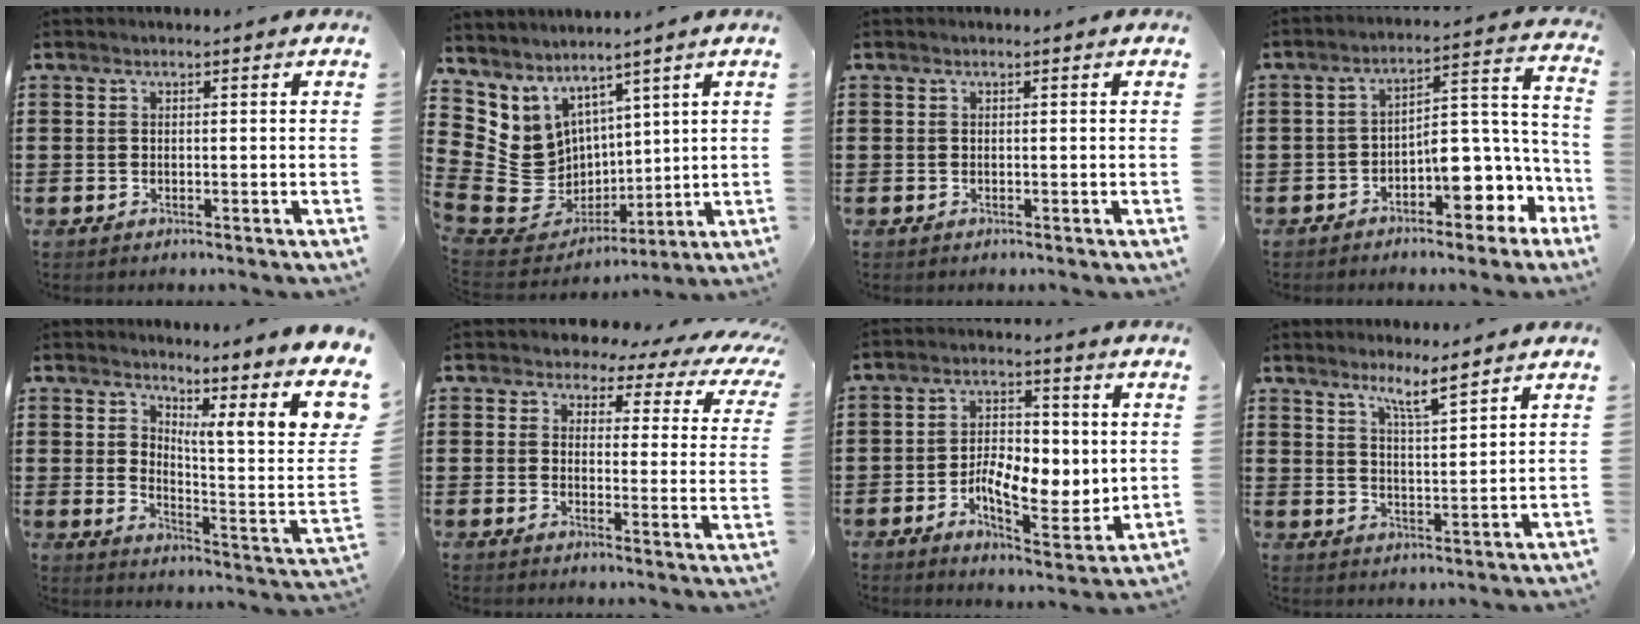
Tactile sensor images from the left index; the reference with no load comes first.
{"total": 8.2, "force": [2.5, 7.6, 1.5], "torque": [-0.087, -0.039, 0.059]}
{"total": 0.0}
{"total": 6.8, "force": [-3.7, 2.9, 4.9], "torque": [-0.070, -0.018, -0.075]}
{"total": 8.2, "force": [3.9, 1.1, 7.2], "torque": [-0.124, -0.029, 0.060]}
{"total": 3.5, "force": [2.6, 2.1, 1.2], "torque": [-0.036, -0.013, 0.037]}
{"total": 7.2, "force": [-0.7, 4.1, 5.9], "torque": [-0.103, -0.003, -0.018]}
{"total": 4.9, "force": [4.2, -0.2, 2.3], "torque": [-0.059, -0.013, 0.073]}